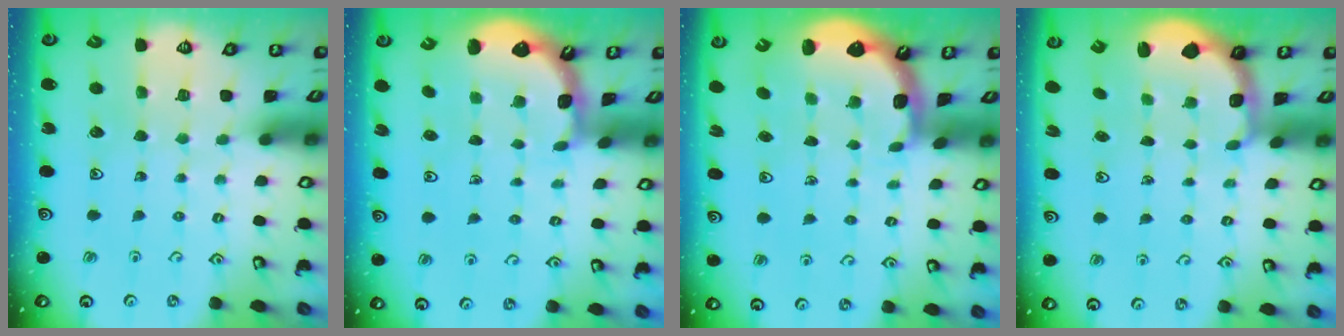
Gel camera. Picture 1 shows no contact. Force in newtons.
{"total": 1.7, "press": 1.7, "slide": 0.2}
{"total": 2.8, "press": 1.6, "slide": 2.2}
{"total": 2.5, "press": 1.1, "slide": 2.2}